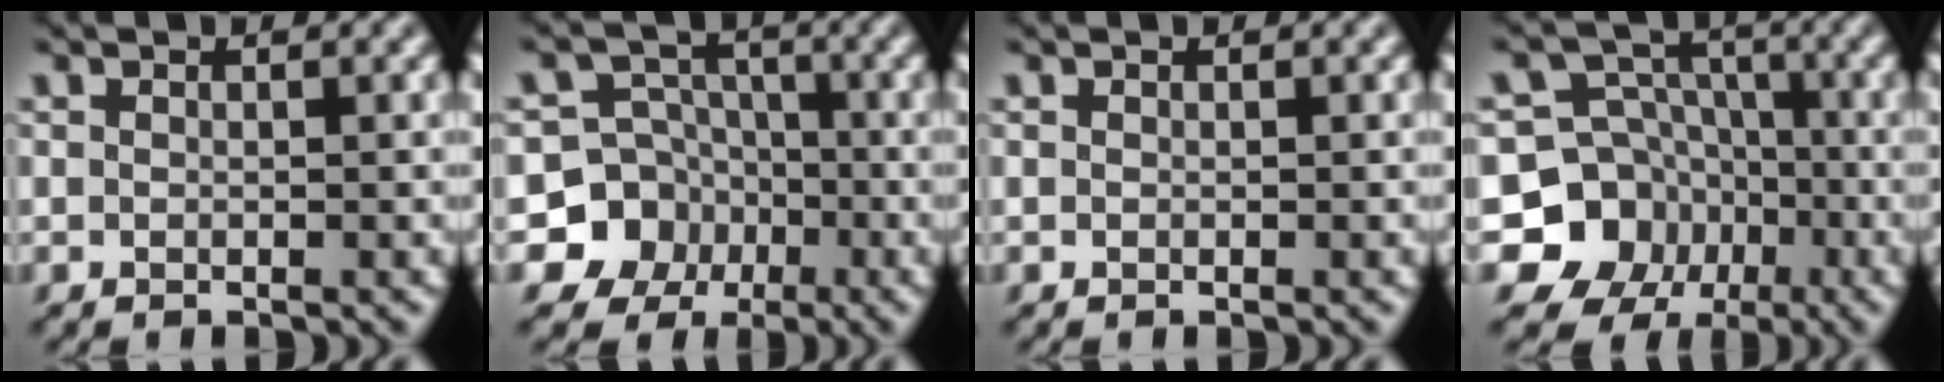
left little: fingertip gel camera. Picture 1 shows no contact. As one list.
[{"total": 8.8, "force": [-3.7, 7.9, 1.0], "torque": [-0.010, -0.007, -0.081]}, {"total": 0.0}, {"total": 10.6, "force": [-4.4, 9.4, 2.2], "torque": [-0.043, -0.002, -0.101]}]